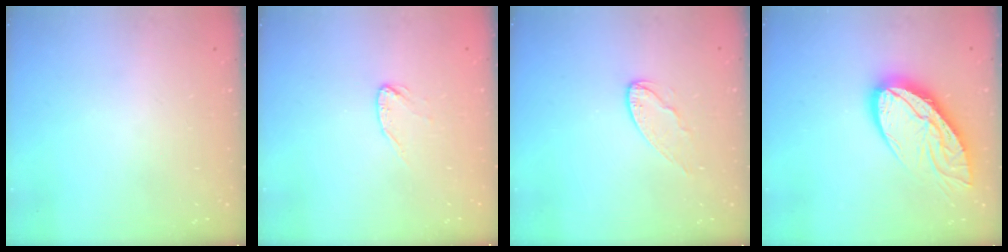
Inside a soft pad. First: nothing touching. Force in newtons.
{"total": 3.6, "press": 3.6, "slide": 0.4}
{"total": 6.6, "press": 6.6, "slide": 0.7}
{"total": 16.2, "press": 16.1, "slide": 1.7}